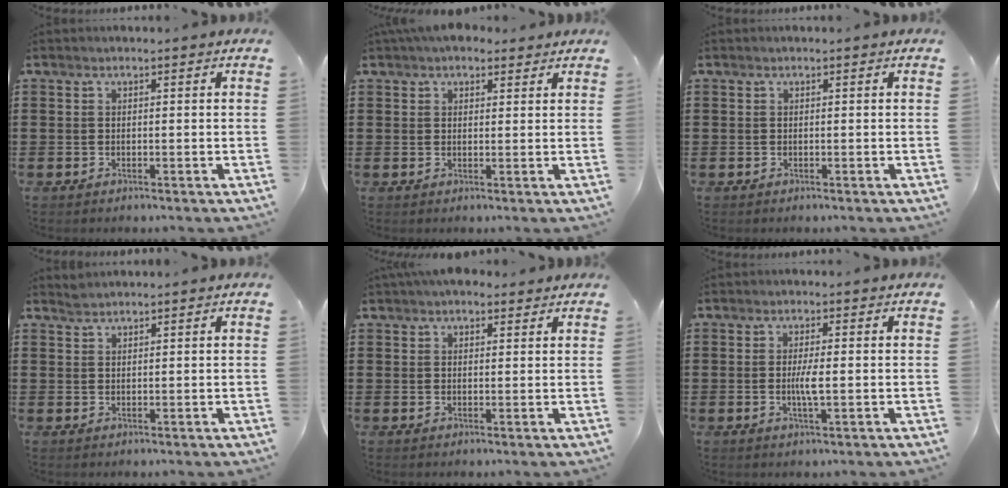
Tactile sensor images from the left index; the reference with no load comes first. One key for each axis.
{"total": 3.3, "fx": 2.7, "fy": 1.4, "fz": 1.2, "tx": -0.031, "ty": 0.003, "tz": 0.051}
{"total": 0.0}
{"total": 1.1, "fx": 1.1, "fy": 0.1, "fz": 0.1, "tx": -0.004, "ty": -0.001, "tz": 0.022}
{"total": 2.8, "fx": 2.2, "fy": 1.3, "fz": 1.0, "tx": -0.026, "ty": 0.005, "tz": 0.041}
{"total": 3.1, "fx": -0.3, "fy": 0.4, "fz": 3.1, "tx": -0.064, "ty": -0.005, "tz": -0.009}